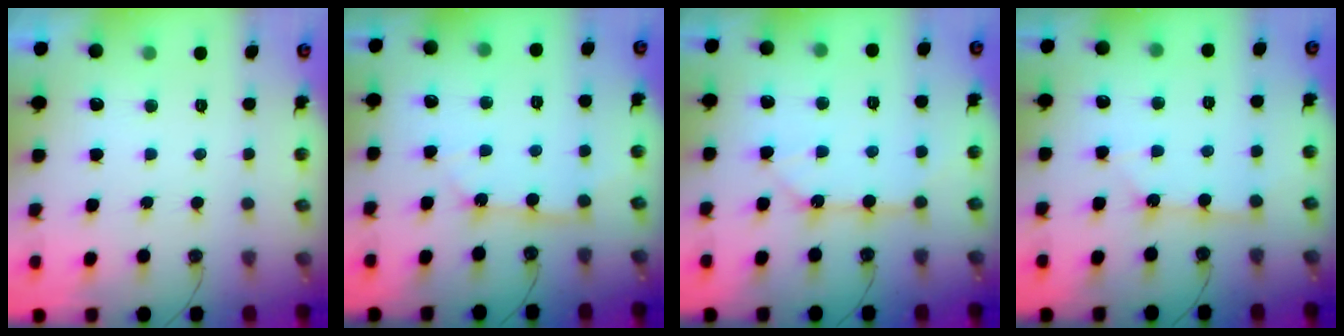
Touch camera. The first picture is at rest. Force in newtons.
{"total": 3.4, "press": 3.4, "slide": 0.3}
{"total": 10.2, "press": 10.1, "slide": 1.1}
{"total": 2.7, "press": 2.7, "slide": 0.4}